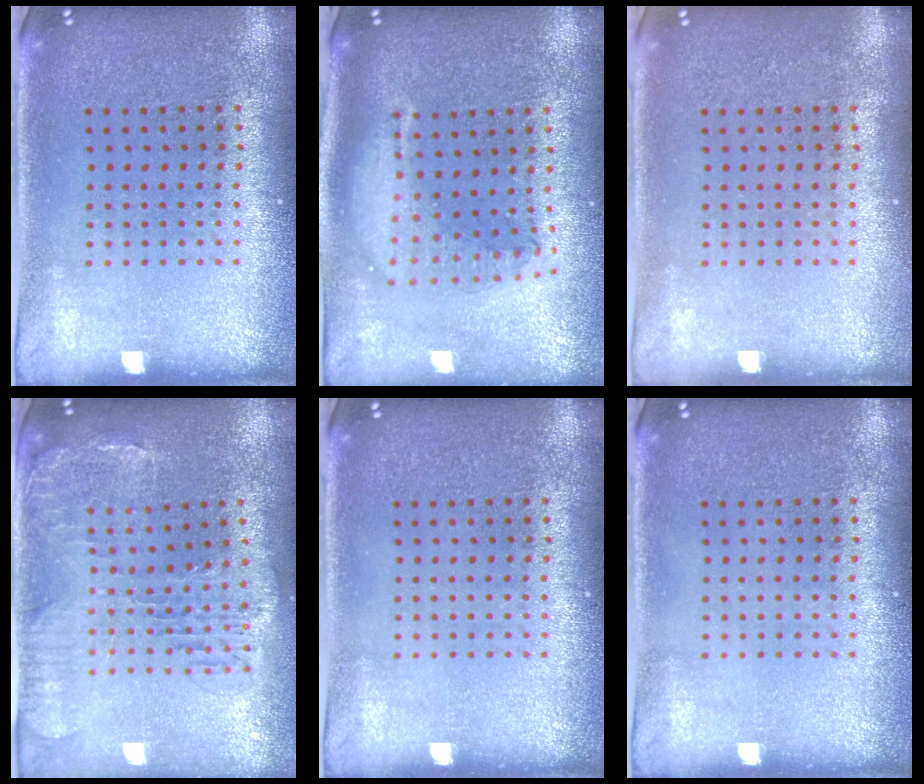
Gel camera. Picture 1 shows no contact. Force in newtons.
{"total": 1.9, "press": 1.6, "slide": 1.1}
{"total": 0.0}
{"total": 1.4, "press": 1.4, "slide": 0.4}
{"total": 0.0}
{"total": 0.0}